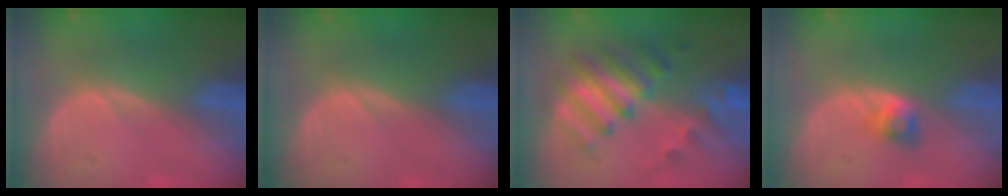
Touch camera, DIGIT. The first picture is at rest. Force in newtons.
{"total": 0.0}
{"total": 7.9, "press": 7.7, "slide": 1.7}
{"total": 2.7, "press": 2.4, "slide": 1.1}